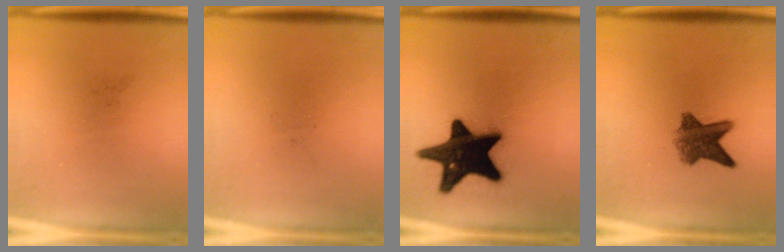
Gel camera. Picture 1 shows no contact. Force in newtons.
{"total": 0.0}
{"total": 19.0}
{"total": 7.0}